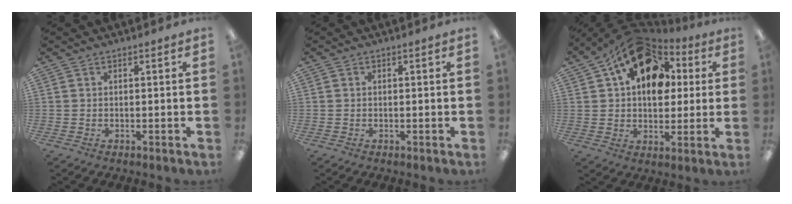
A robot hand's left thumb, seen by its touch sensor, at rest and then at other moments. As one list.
[{"total": 0.0}, {"total": 16.8, "force": [7.5, 11.0, 10.2], "torque": [-0.162, -0.026, 0.138]}]